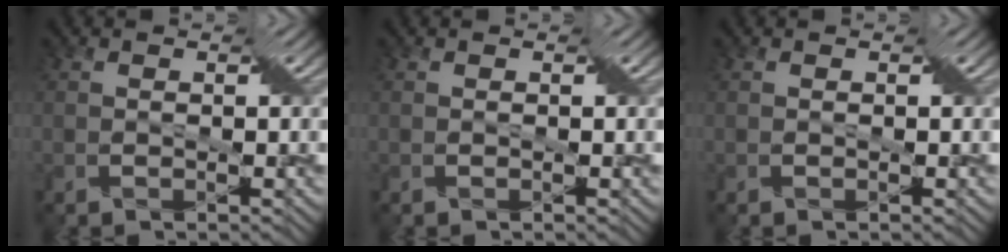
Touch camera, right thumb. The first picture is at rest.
{"total": 0.0}
{"total": 0.0}